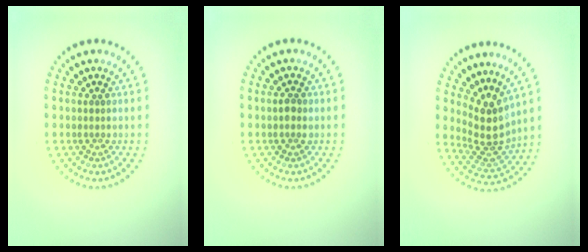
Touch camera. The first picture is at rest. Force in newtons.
{"total": 1.0, "press": 1.0, "slide": 0.1}
{"total": 3.8, "press": 2.9, "slide": 2.4}